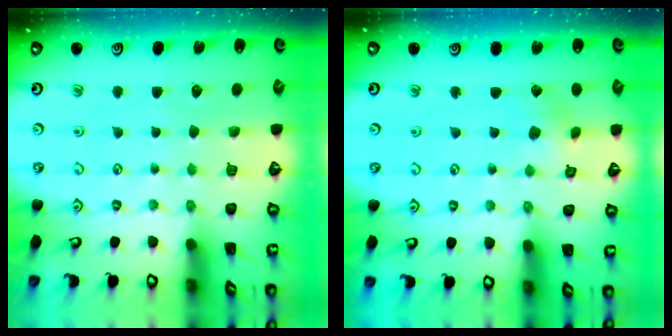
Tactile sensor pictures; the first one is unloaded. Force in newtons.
{"total": 2.5, "press": 2.3, "slide": 0.8}